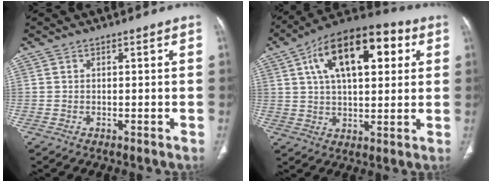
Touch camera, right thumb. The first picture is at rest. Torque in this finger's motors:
{"motor_torque": [0.53, 4.48, 1.44, -0.03, 0.18]}